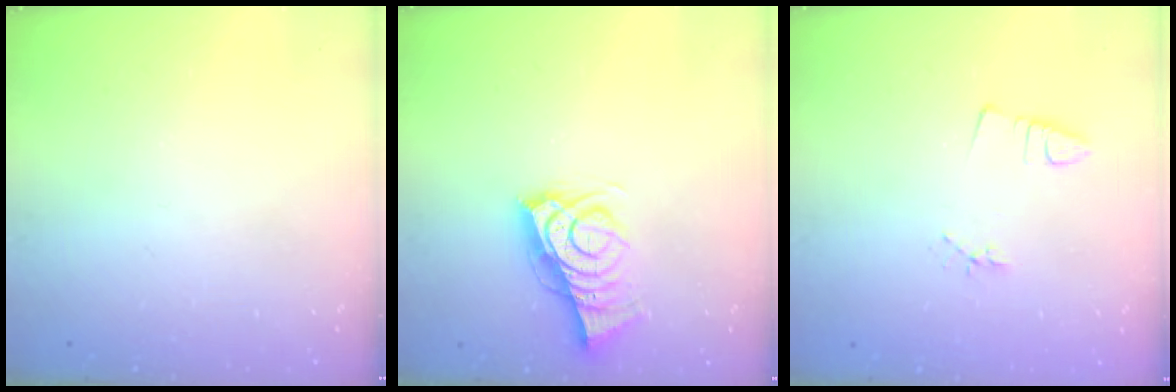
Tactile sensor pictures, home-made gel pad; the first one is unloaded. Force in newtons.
{"total": 8.8, "press": 8.6, "slide": 1.8}
{"total": 2.2, "press": 1.7, "slide": 1.3}